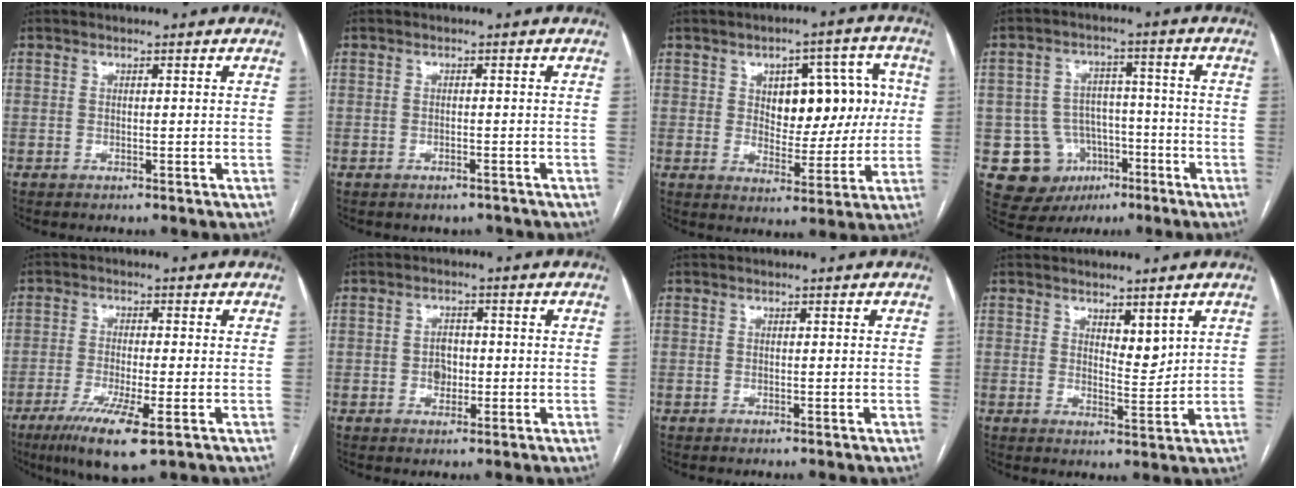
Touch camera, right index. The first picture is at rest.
{"total": 1.6, "force": [-1.3, 0.9, 0.3], "torque": [-0.009, 0.004, -0.012]}
{"total": 10.8, "force": [1.9, 5.9, 8.9], "torque": [-0.106, 0.031, 0.037]}
{"total": 10.4, "force": [-3.8, 9.2, 2.8], "torque": [-0.047, 0.029, -0.045]}
{"total": 9.1, "force": [-4.7, 1.0, 7.7], "torque": [-0.141, -0.026, -0.078]}
{"total": 2.9, "force": [-0.4, 2.2, 1.9], "torque": [-0.026, 0.006, -0.006]}
{"total": 0.0}
{"total": 3.3, "force": [2.2, 1.2, 2.2], "torque": [-0.036, -0.012, 0.043]}